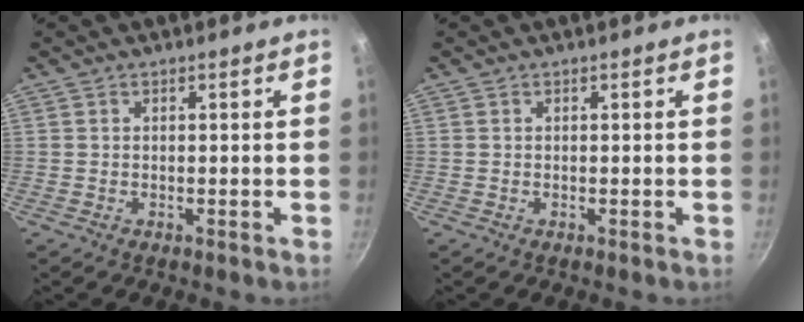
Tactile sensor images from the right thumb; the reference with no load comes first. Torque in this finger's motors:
{"motor_torque": [-0.17, 0.09, -0.03, 0.18, 0.03]}